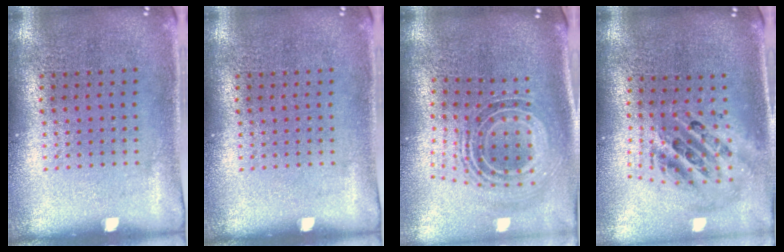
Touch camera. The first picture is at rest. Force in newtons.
{"total": 0.0}
{"total": 1.5, "press": 1.2, "slide": 0.9}
{"total": 2.4, "press": 1.7, "slide": 1.6}